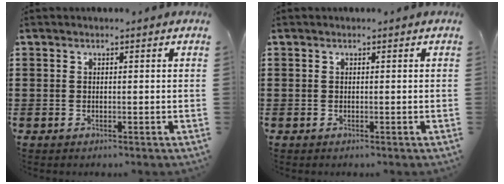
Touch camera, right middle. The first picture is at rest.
{"total": 0.0}